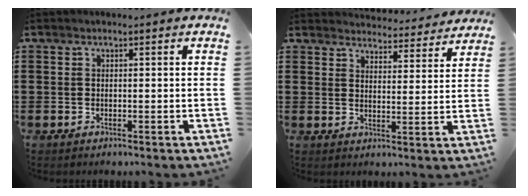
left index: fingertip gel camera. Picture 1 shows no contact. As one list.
[{"total": 4.2, "force": [4.2, 0.0, 0.1], "torque": [-0.013, -0.033, 0.071]}]